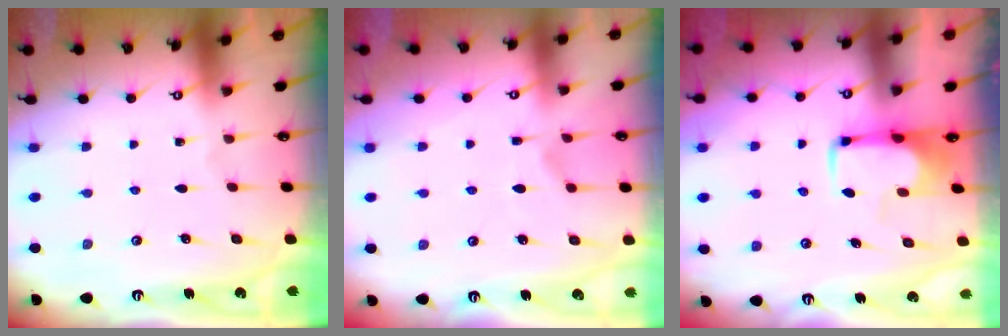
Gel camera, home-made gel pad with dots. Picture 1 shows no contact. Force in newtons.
{"total": 2.0, "press": 1.5, "slide": 1.3}
{"total": 1.7, "press": 1.7, "slide": 0.4}